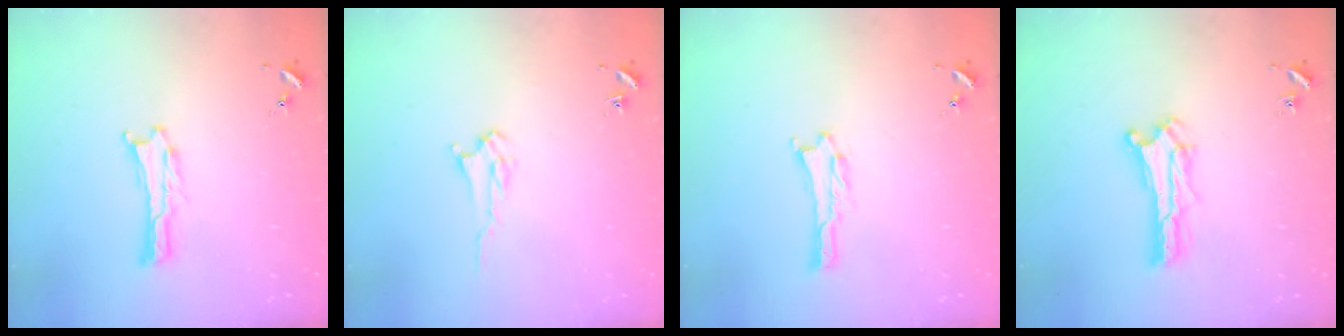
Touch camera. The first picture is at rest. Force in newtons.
{"total": 2.8, "press": 2.8, "slide": 0.4}
{"total": 1.0, "press": 1.0, "slide": 0.1}
{"total": 0.9, "press": 0.9, "slide": 0.2}